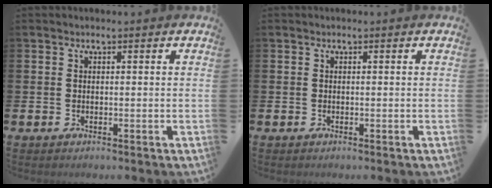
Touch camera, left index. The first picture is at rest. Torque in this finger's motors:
{"motor_torque": [0.00, 0.00, 0.00, 0.00]}